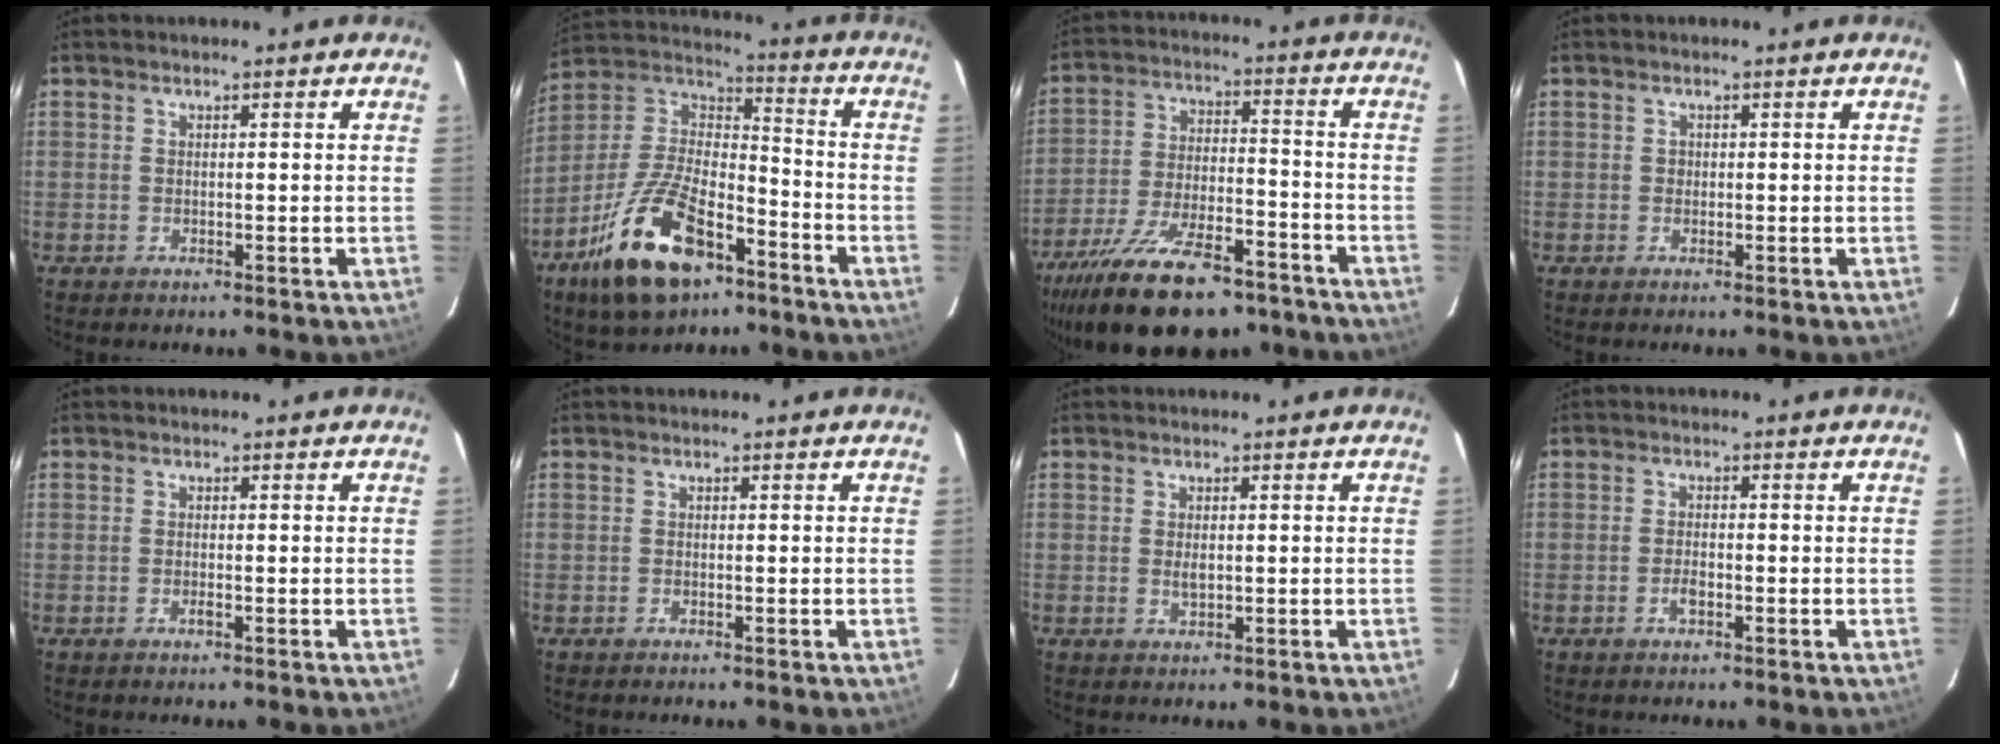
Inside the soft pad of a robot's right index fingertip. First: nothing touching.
{"total": 20.3, "force": [-11.3, 9.4, 14.0], "torque": [-0.289, -0.009, -0.197]}
{"total": 22.5, "force": [-16.7, 8.3, 12.5], "torque": [-0.243, -0.029, -0.256]}
{"total": 0.7, "force": [-0.1, 0.7, 0.0], "torque": [0.003, 0.001, -0.003]}
{"total": 0.9, "force": [-0.4, 0.3, 0.7], "torque": [-0.015, 0.000, -0.008]}
{"total": 0.0}
{"total": 1.6, "force": [0.0, 0.9, 1.3], "torque": [-0.024, 0.000, 0.002]}
{"total": 2.2, "force": [-1.0, 1.0, 1.6], "torque": [-0.035, 0.001, -0.020]}